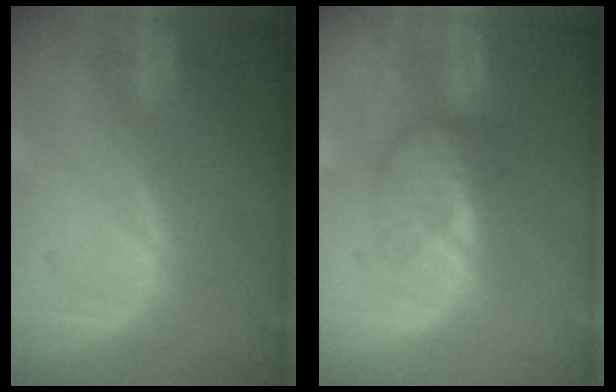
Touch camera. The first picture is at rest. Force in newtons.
{"total": 3.9, "press": 3.6, "slide": 1.5}